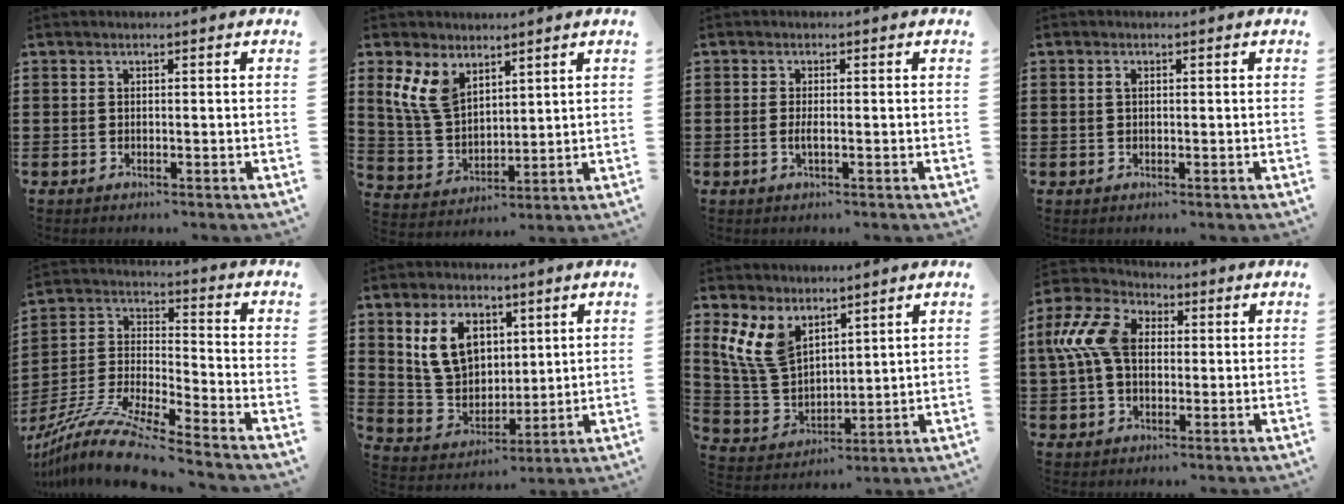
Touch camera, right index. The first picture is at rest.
{"total": 7.6, "force": [4.5, 4.4, 4.3], "torque": [-0.126, -0.007, 0.081]}
{"total": 1.4, "force": [-0.3, 0.3, 1.3], "torque": [-0.032, -0.003, -0.008]}
{"total": 0.9, "force": [0.2, 0.6, 0.7], "torque": [-0.015, 0.003, 0.003]}
{"total": 11.0, "force": [-9.9, 0.3, 4.8], "torque": [-0.111, 0.002, -0.203]}
{"total": 9.7, "force": [4.0, 6.7, 5.7], "torque": [-0.127, 0.013, 0.073]}
{"total": 8.9, "force": [5.2, 5.1, 5.0], "torque": [-0.143, -0.012, 0.096]}
{"total": 9.5, "force": [1.2, 6.1, 7.1], "torque": [-0.193, 0.001, 0.012]}